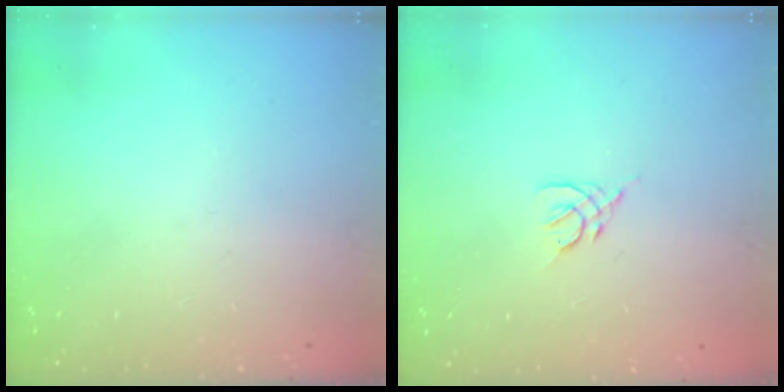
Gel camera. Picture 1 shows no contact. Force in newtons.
{"total": 2.2, "press": 2.1, "slide": 0.6}